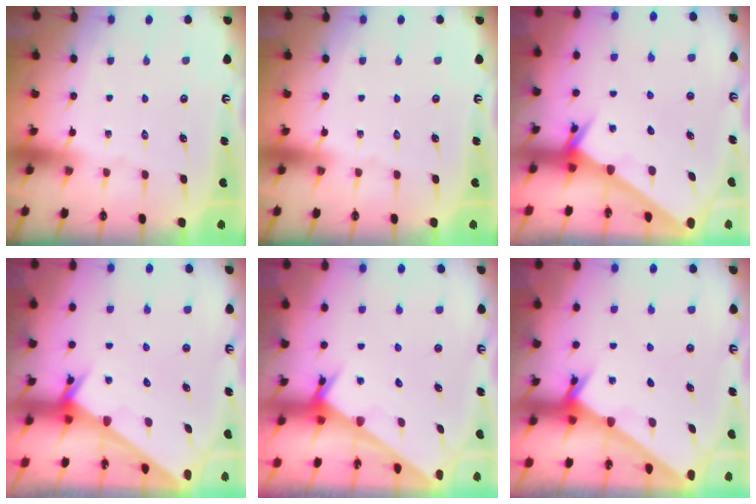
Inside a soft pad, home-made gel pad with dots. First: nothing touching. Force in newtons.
{"total": 0.0}
{"total": 2.5, "press": 2.5, "slide": 0.1}
{"total": 1.8, "press": 1.8, "slide": 0.1}
{"total": 2.4, "press": 2.4, "slide": 0.1}
{"total": 2.2, "press": 2.2, "slide": 0.2}